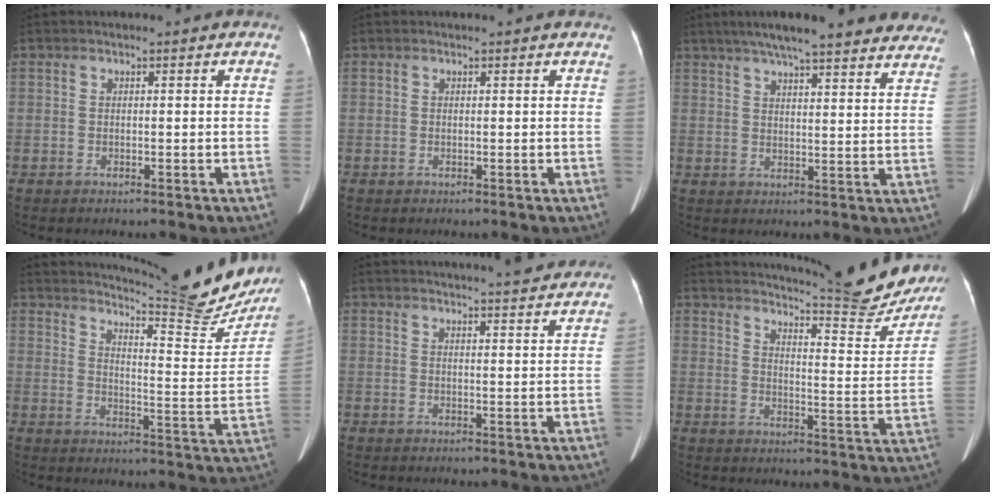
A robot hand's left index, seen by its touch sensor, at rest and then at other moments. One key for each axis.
{"total": 1.4, "fx": 1.3, "fy": 0.4, "fz": 0.2, "tx": -0.015, "ty": 0.014, "tz": 0.009}
{"total": 25.3, "fx": 21.7, "fy": 3.8, "fz": 12.6, "tx": -0.185, "ty": 0.001, "tz": 0.260}
{"total": 20.6, "fx": 19.0, "fy": 1.5, "fz": 7.7, "tx": -0.109, "ty": -0.086, "tz": 0.229}
{"total": 14.5, "fx": 13.4, "fy": 1.0, "fz": 5.3, "tx": -0.074, "ty": 0.016, "tz": 0.165}
{"total": 21.0, "fx": 19.5, "fy": 1.1, "fz": 7.6, "tx": -0.108, "ty": -0.088, "tz": 0.235}